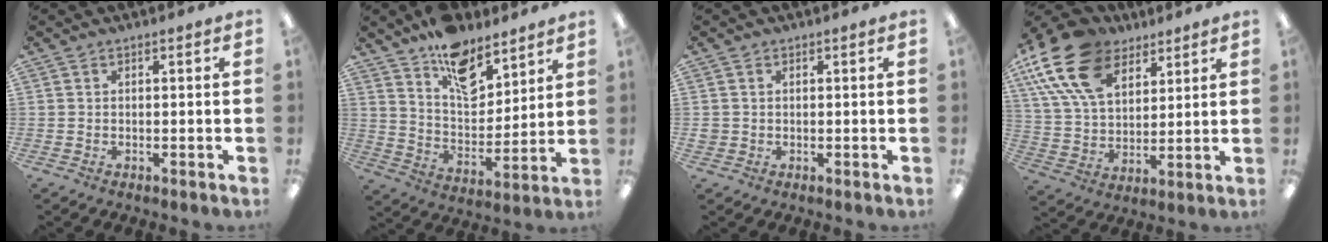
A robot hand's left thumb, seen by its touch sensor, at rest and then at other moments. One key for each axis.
{"total": 13.4, "fx": 10.0, "fy": 6.8, "fz": 5.8, "tx": -0.084, "ty": -0.067, "tz": 0.182}
{"total": 1.5, "fx": 0.2, "fy": 1.5, "fz": 0.2, "tx": -0.006, "ty": 0.003, "tz": 0.003}
{"total": 19.8, "fx": 10.7, "fy": 12.1, "fz": 11.5, "tx": -0.250, "ty": -0.037, "tz": 0.197}